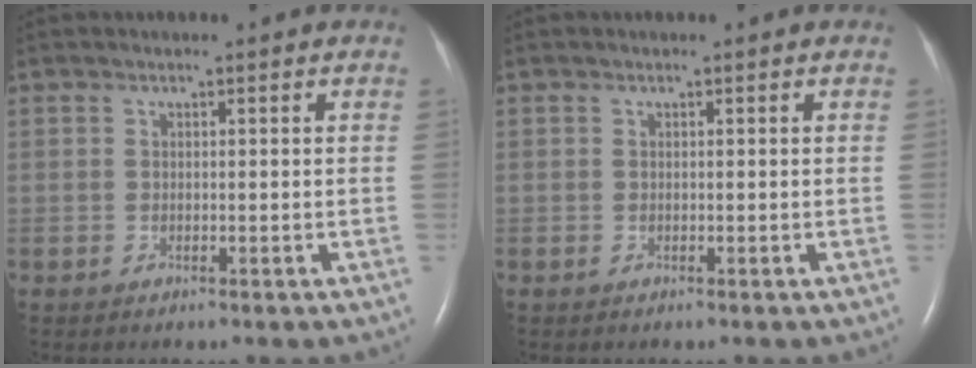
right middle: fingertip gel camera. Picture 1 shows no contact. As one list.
[{"total": 0.0}]